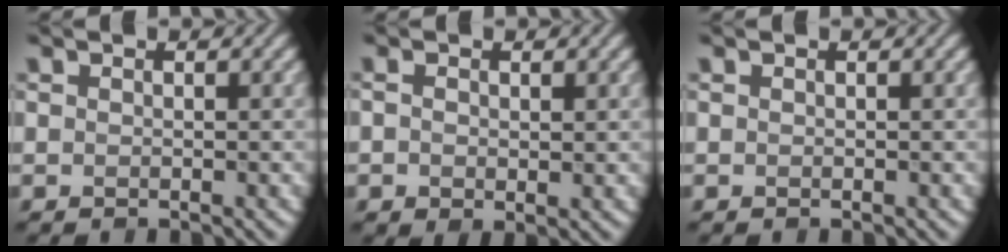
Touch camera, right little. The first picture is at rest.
{"total": 2.4, "force": [-0.1, 1.4, 1.9], "torque": [-0.035, -0.004, -0.001]}
{"total": 0.0}